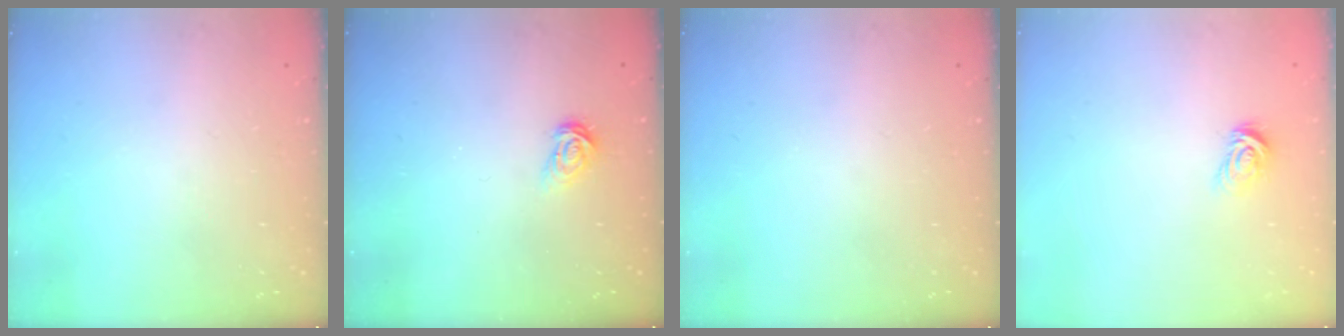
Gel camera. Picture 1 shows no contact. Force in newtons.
{"total": 3.3, "press": 3.2, "slide": 0.4}
{"total": 0.0}
{"total": 3.5, "press": 3.5, "slide": 0.5}